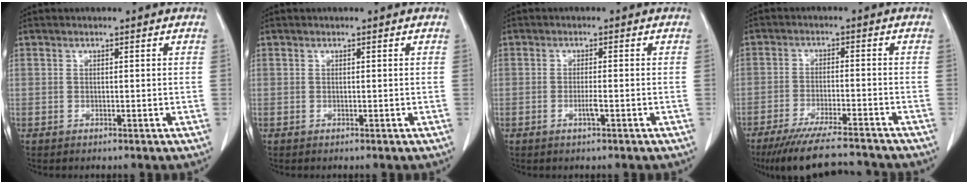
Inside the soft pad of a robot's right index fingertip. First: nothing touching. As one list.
[{"total": 0.0}, {"total": 1.8, "force": [-0.8, 0.0, 1.7], "torque": [-0.034, -0.002, -0.016]}, {"total": 13.7, "force": [-12.3, 1.3, 5.7], "torque": [-0.098, -0.018, -0.187]}]